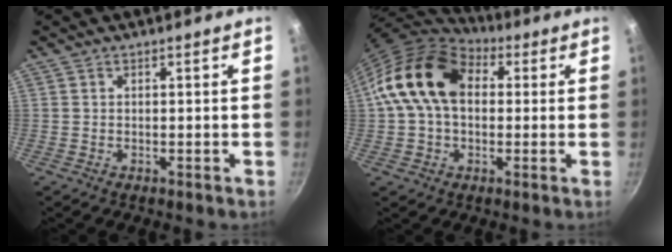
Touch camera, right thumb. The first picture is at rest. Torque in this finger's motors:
{"motor_torque": [2.07, 2.15, 1.27, -0.73, 0.51]}